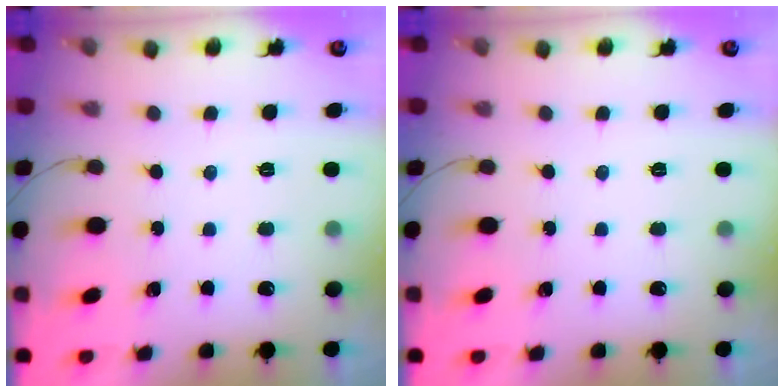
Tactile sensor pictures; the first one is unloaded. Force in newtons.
{"total": 0.0}